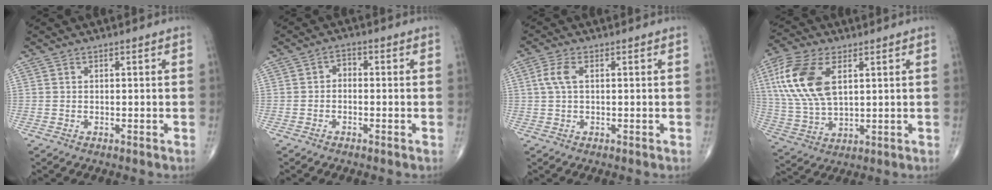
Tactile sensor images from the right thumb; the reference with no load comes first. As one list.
[{"total": 2.1, "force": [-0.4, 1.6, 1.3], "torque": [-0.009, 0.013, -0.017]}, {"total": 3.1, "force": [0.6, 1.6, 2.6], "torque": [-0.067, 0.010, 0.011]}, {"total": 16.1, "force": [5.0, 8.6, 12.8], "torque": [-0.274, -0.005, 0.099]}]